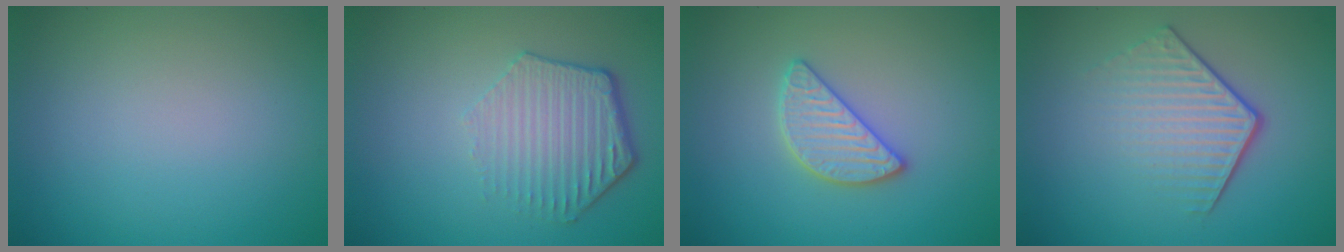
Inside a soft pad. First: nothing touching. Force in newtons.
{"total": 4.2, "press": 3.3, "slide": 2.7}
{"total": 2.6, "press": 2.6, "slide": 0.2}
{"total": 4.3, "press": 2.8, "slide": 3.3}